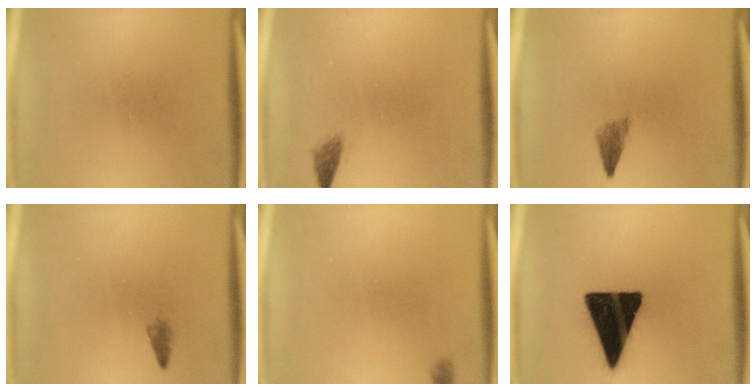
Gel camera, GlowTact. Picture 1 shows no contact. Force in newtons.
{"total": 1.3}
{"total": 1.9}
{"total": 0.9}
{"total": 0.7}
{"total": 18.8}